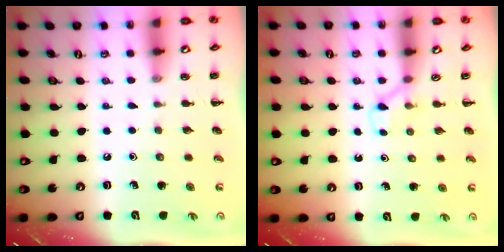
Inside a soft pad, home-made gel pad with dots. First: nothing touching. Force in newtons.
{"total": 2.8, "press": 2.6, "slide": 1.0}